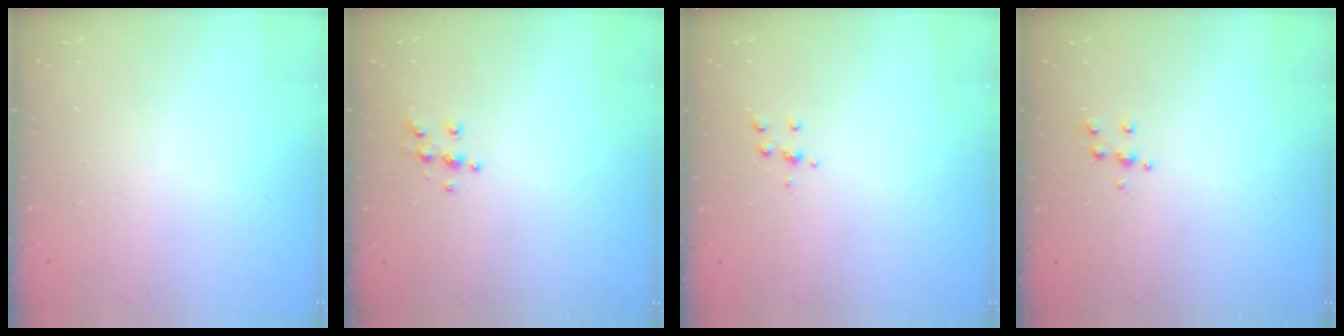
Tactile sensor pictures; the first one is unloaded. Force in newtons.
{"total": 5.9, "press": 5.9, "slide": 0.6}
{"total": 4.0, "press": 3.9, "slide": 0.9}
{"total": 5.0, "press": 5.0, "slide": 0.6}